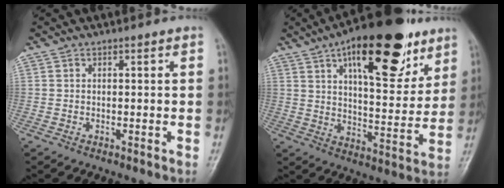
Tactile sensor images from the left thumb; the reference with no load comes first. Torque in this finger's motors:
{"motor_torque": [1.39, 0.32, 2.08, -0.69, 0.15]}